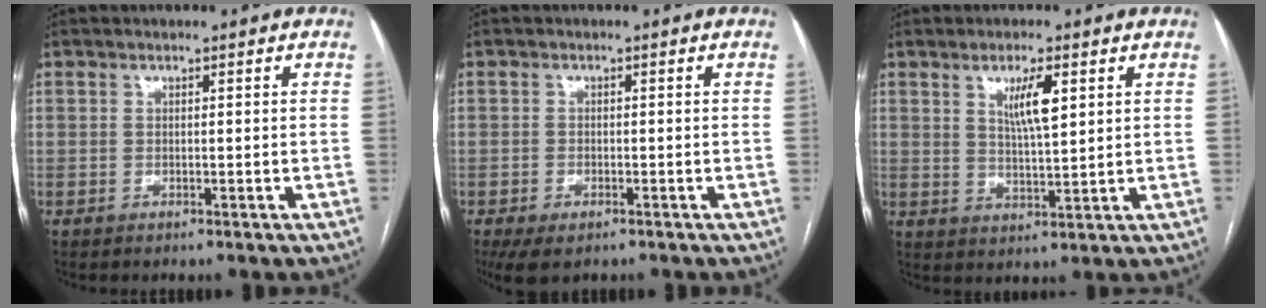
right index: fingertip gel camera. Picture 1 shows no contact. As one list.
[{"total": 4.5, "force": [-2.9, 2.2, 2.6], "torque": [-0.048, -0.008, -0.044]}, {"total": 5.5, "force": [2.3, 0.8, 4.9], "torque": [-0.087, -0.004, 0.043]}]